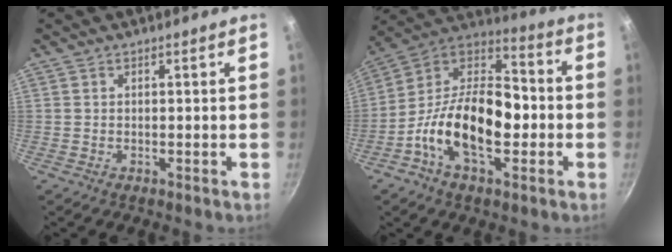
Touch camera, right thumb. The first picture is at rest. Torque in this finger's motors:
{"motor_torque": [0.61, 0.49, 1.53, -1.24, 0.49]}